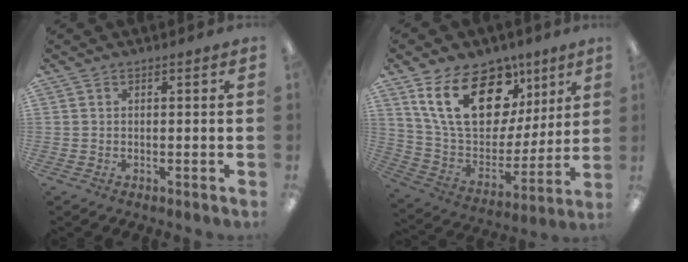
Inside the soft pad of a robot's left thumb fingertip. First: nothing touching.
{"total": 22.8, "force": [11.2, 13.9, 14.2], "torque": [-0.248, -0.043, 0.202]}